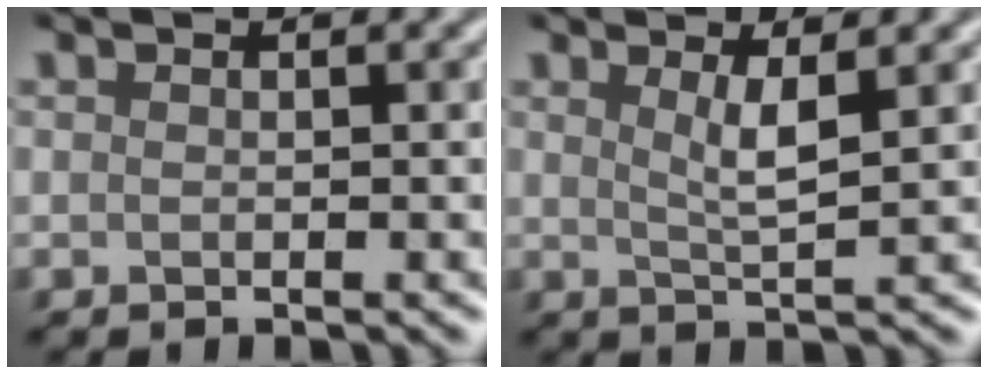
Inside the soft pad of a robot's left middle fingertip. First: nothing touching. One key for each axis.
{"total": 2.5, "fx": 1.0, "fy": 0.6, "fz": 2.3, "tx": -0.036, "ty": -0.005, "tz": 0.016}